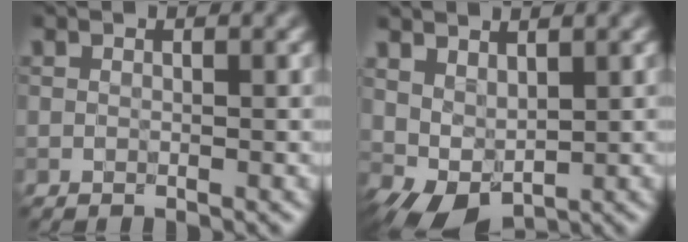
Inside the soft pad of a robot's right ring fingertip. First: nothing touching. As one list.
[{"total": 3.4, "force": [1.3, 2.1, 2.4], "torque": [-0.046, -0.004, 0.031]}]